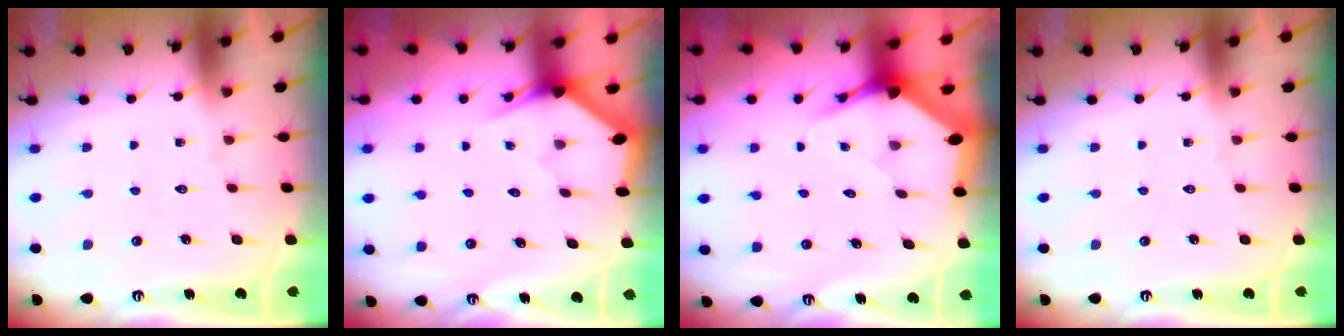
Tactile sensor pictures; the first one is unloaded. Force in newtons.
{"total": 3.0, "press": 3.0, "slide": 0.2}
{"total": 5.2, "press": 5.1, "slide": 0.3}
{"total": 0.0}